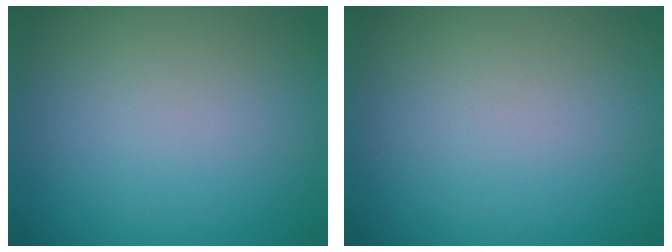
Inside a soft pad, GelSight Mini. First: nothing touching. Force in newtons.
{"total": 0.0}